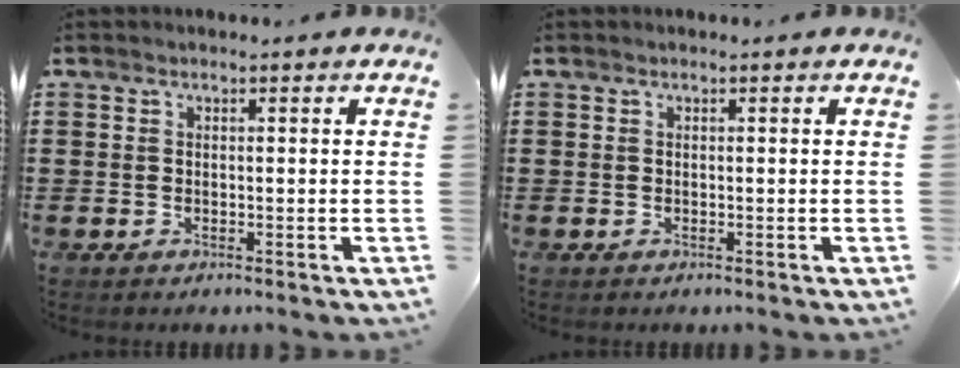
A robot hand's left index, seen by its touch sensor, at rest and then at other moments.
{"total": 0.0}